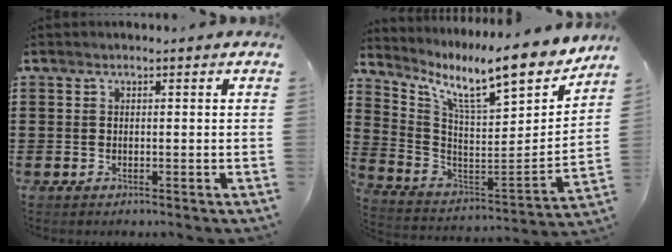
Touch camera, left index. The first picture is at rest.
{"total": 11.4, "force": [8.8, 1.5, 7.2], "torque": [-0.142, -0.072, 0.137]}